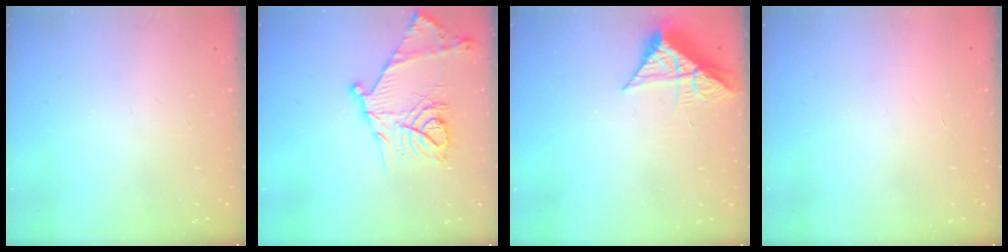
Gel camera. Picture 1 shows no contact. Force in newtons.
{"total": 19.6, "press": 19.6, "slide": 1.5}
{"total": 7.6, "press": 7.6, "slide": 0.4}
{"total": 1.6, "press": 1.6, "slide": 0.1}